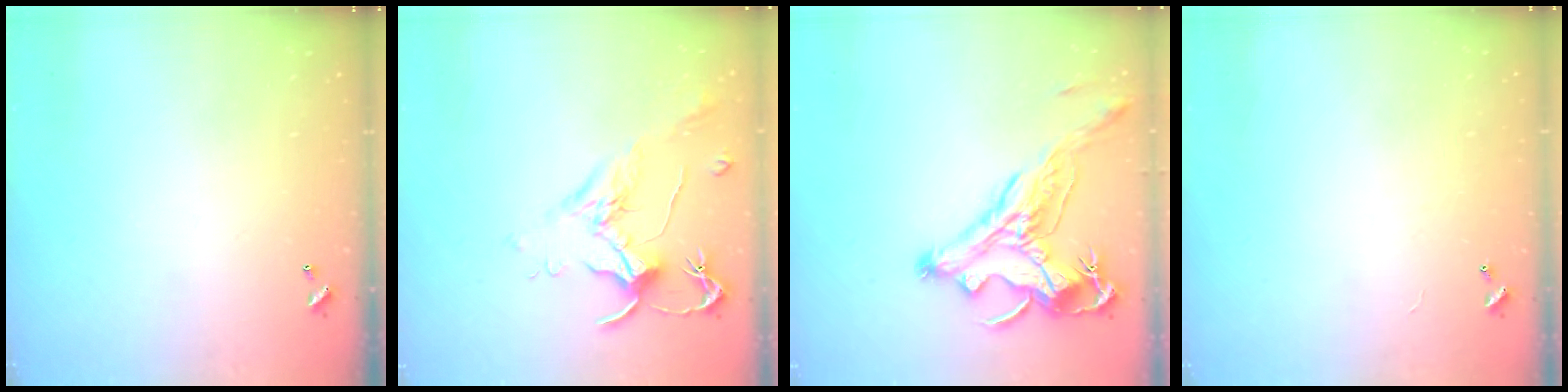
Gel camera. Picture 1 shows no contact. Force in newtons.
{"total": 1.8, "press": 1.7, "slide": 0.6}
{"total": 2.9, "press": 2.5, "slide": 1.3}
{"total": 2.4, "press": 2.4, "slide": 0.3}